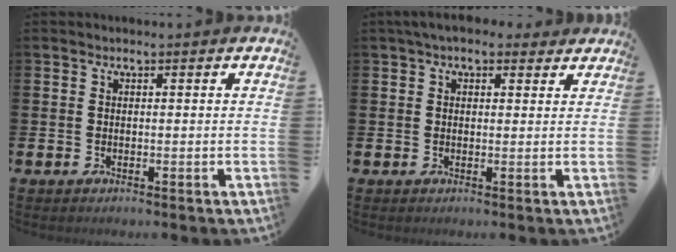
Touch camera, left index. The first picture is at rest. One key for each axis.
{"total": 3.1, "fx": 2.6, "fy": 1.4, "fz": 1.0, "tx": -0.023, "ty": -0.001, "tz": 0.046}